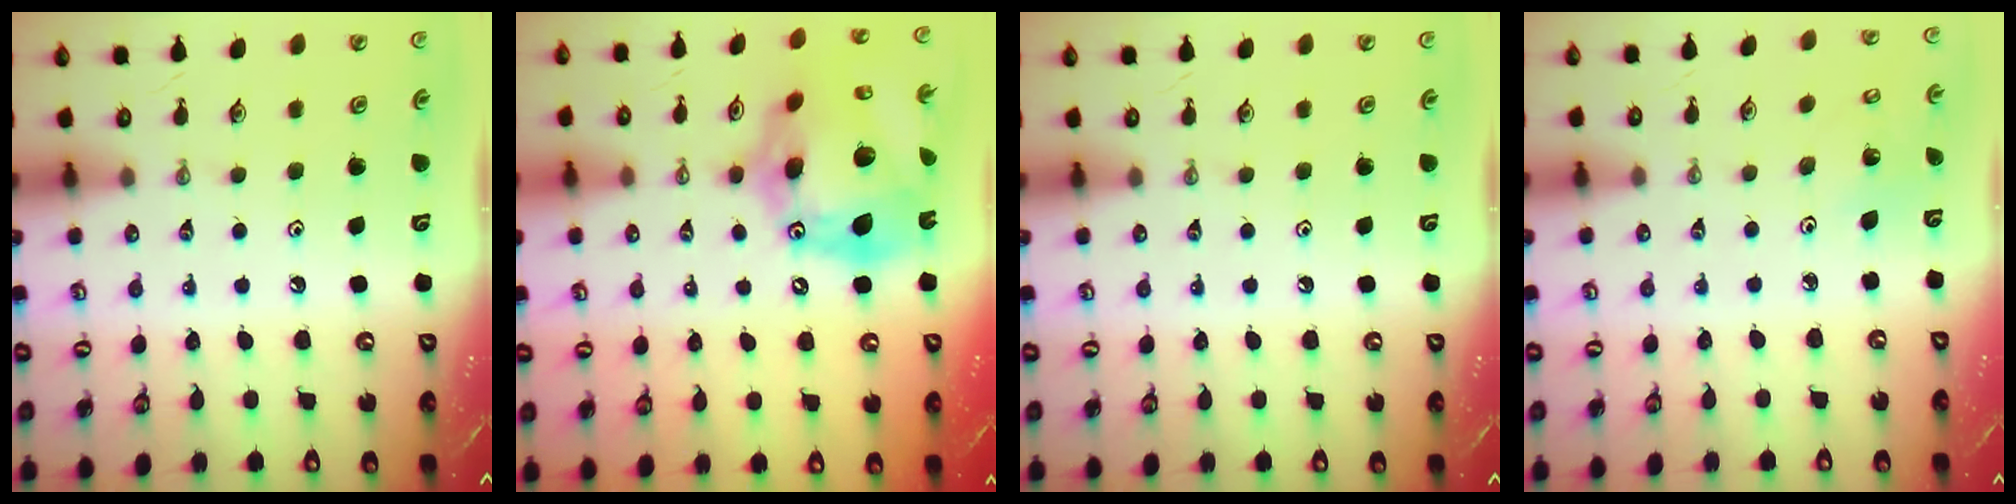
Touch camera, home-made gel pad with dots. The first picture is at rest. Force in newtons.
{"total": 24.0, "press": 23.8, "slide": 2.6}
{"total": 0.0}
{"total": 2.0, "press": 2.0, "slide": 0.1}